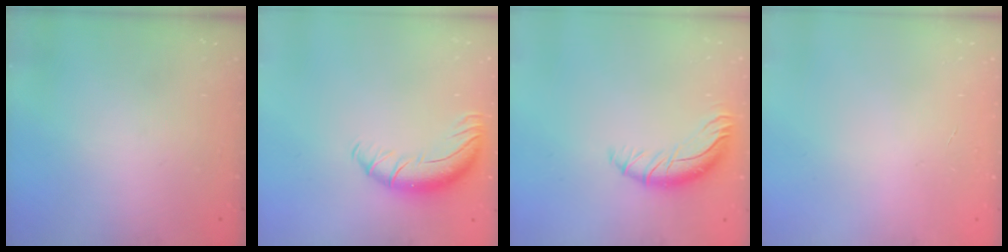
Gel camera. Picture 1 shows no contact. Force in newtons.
{"total": 10.5, "press": 10.2, "slide": 2.4}
{"total": 10.7, "press": 10.4, "slide": 2.5}
{"total": 0.0}